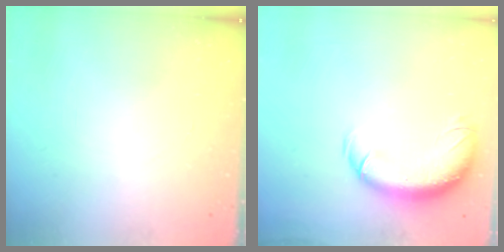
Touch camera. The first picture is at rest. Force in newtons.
{"total": 11.8, "press": 11.5, "slide": 2.8}